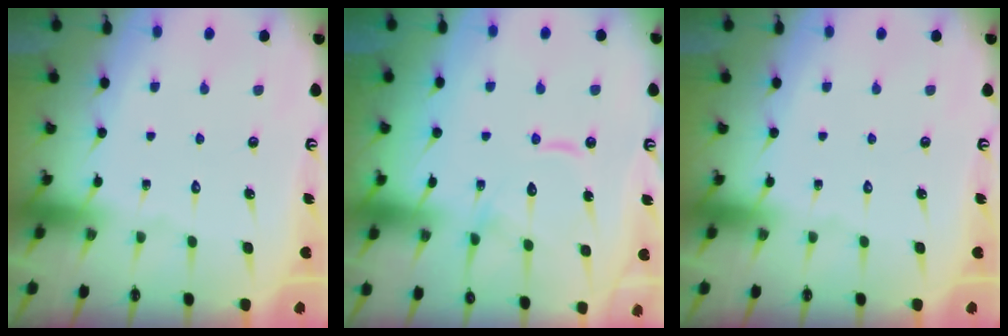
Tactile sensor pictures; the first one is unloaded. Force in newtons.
{"total": 12.5, "press": 12.4, "slide": 1.3}
{"total": 0.0}